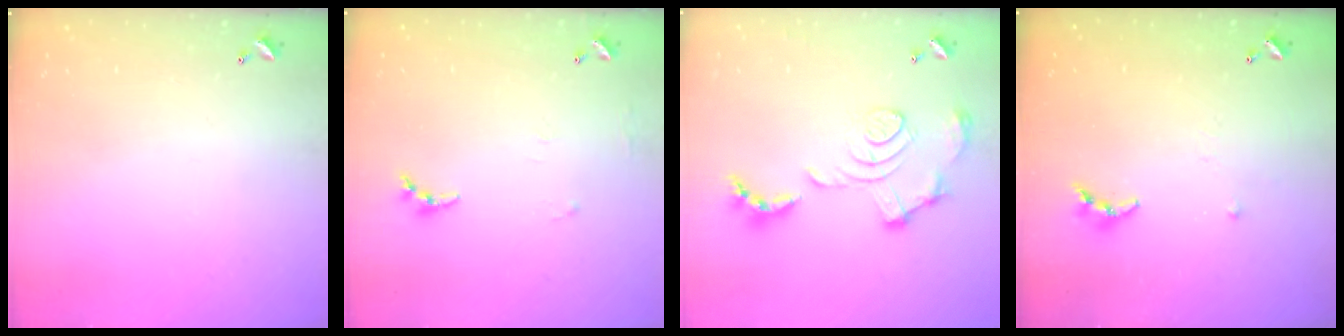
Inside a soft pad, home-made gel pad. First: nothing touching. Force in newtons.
{"total": 5.2, "press": 5.2, "slide": 0.5}
{"total": 1.7, "press": 1.1, "slide": 1.3}
{"total": 5.8, "press": 5.8, "slide": 0.1}